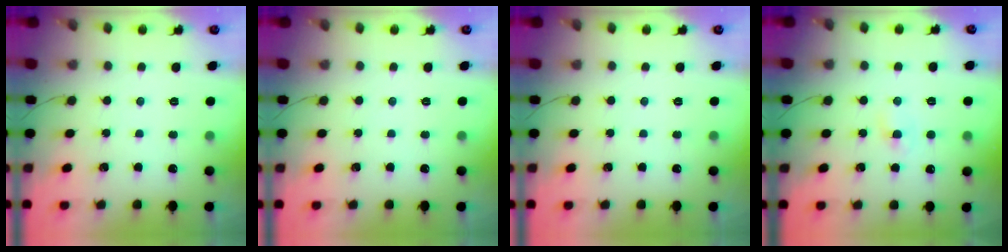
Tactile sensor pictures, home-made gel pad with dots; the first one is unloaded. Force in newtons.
{"total": 0.0}
{"total": 0.0}
{"total": 1.0, "press": 0.8, "slide": 0.6}